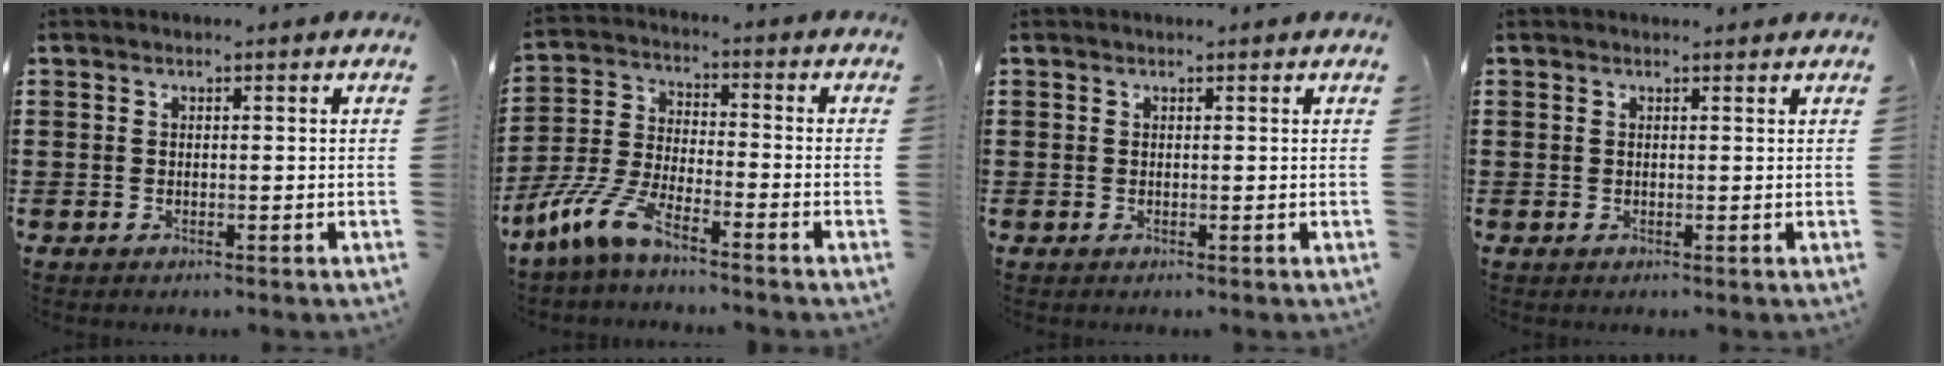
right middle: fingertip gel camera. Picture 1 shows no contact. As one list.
[{"total": 8.2, "force": [-6.6, 1.5, 4.6], "torque": [-0.118, -0.009, -0.134]}, {"total": 0.0}, {"total": 0.5, "force": [0.5, 0.1, 0.1], "torque": [0.004, -0.005, 0.008]}]